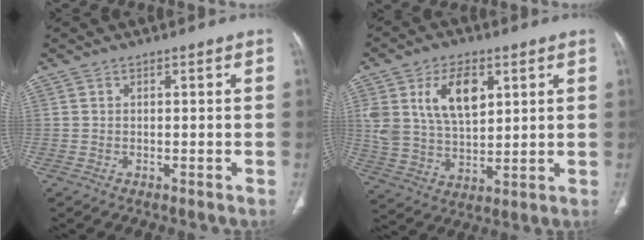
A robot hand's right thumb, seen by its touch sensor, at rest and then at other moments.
{"total": 13.1, "force": [4.9, 7.6, 9.5], "torque": [-0.156, -0.015, 0.100]}